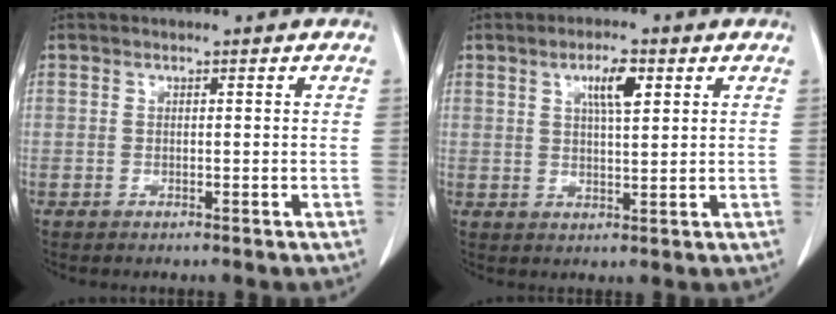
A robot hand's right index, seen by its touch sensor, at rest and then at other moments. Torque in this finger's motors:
{"motor_torque": [0.17, 0.13, 0.11, 0.03]}